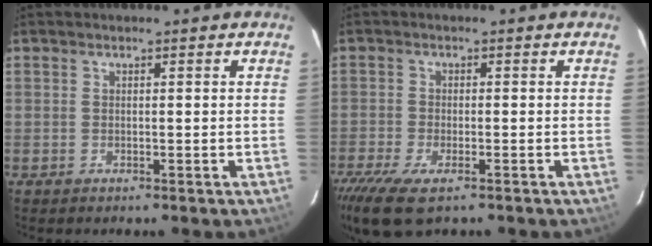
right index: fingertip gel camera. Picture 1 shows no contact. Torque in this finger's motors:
{"motor_torque": [1.16, -0.92, 0.51, 0.11]}